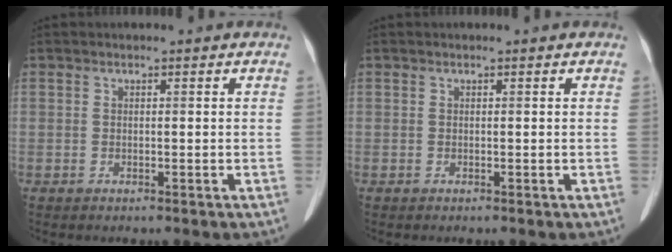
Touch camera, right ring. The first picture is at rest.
{"total": 0.0}